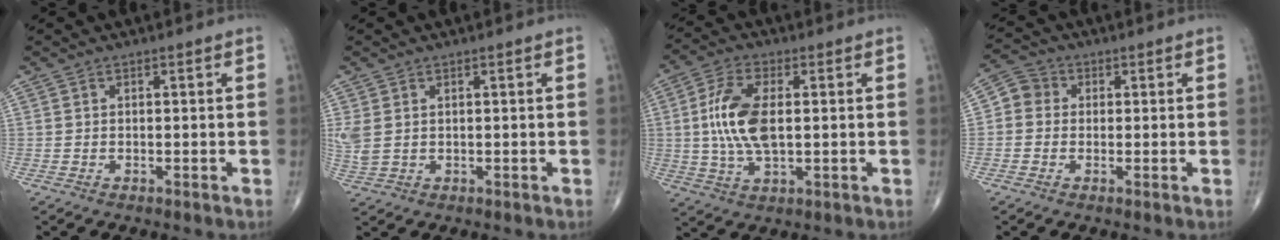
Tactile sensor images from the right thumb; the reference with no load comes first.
{"total": 3.5, "force": [0.8, 2.4, 2.5], "torque": [-0.077, 0.004, 0.022]}
{"total": 11.2, "force": [0.8, 5.3, 9.8], "torque": [-0.207, 0.000, 0.016]}
{"total": 4.5, "force": [0.2, 4.1, 1.7], "torque": [-0.012, 0.010, -0.009]}